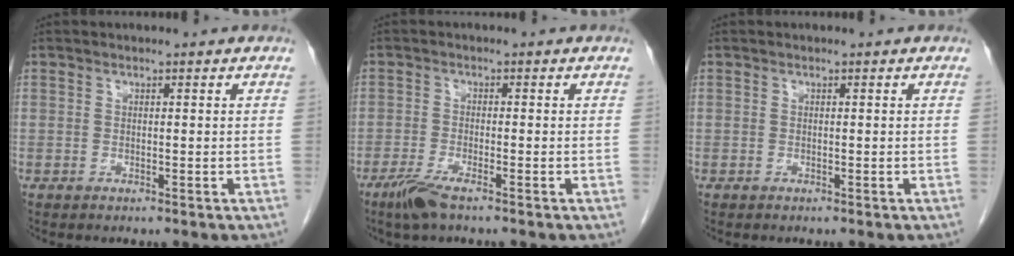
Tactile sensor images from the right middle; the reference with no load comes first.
{"total": 3.9, "force": [-2.7, 0.3, 2.8], "torque": [-0.063, -0.009, -0.056]}
{"total": 0.0}